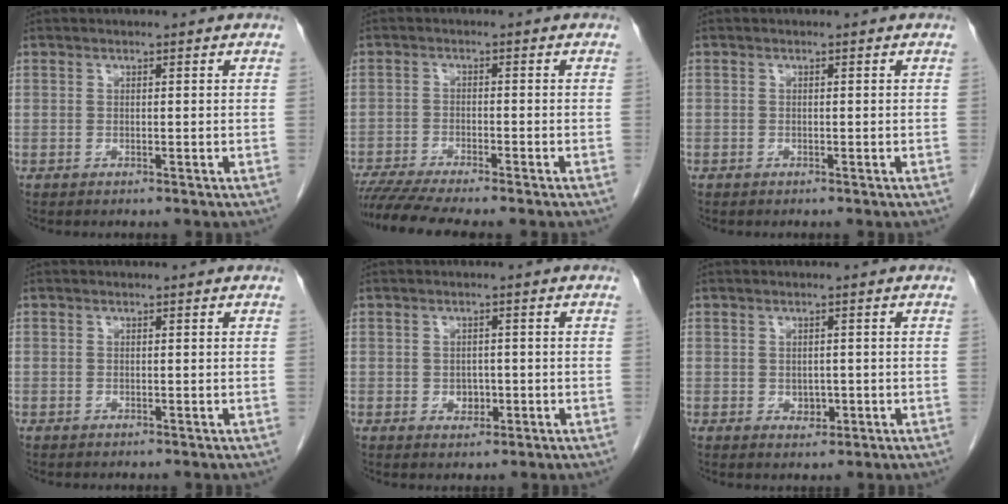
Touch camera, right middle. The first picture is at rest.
{"total": 9.5, "force": [-8.2, 0.5, 4.8], "torque": [-0.073, -0.014, -0.131]}
{"total": 0.5, "force": [-0.3, 0.4, 0.0], "torque": [-0.005, 0.003, -0.007]}
{"total": 0.0}
{"total": 2.2, "force": [-0.6, 1.7, 1.4], "torque": [-0.017, 0.003, -0.003]}
{"total": 1.9, "force": [-0.5, 1.4, 1.2], "torque": [-0.016, 0.001, -0.001]}